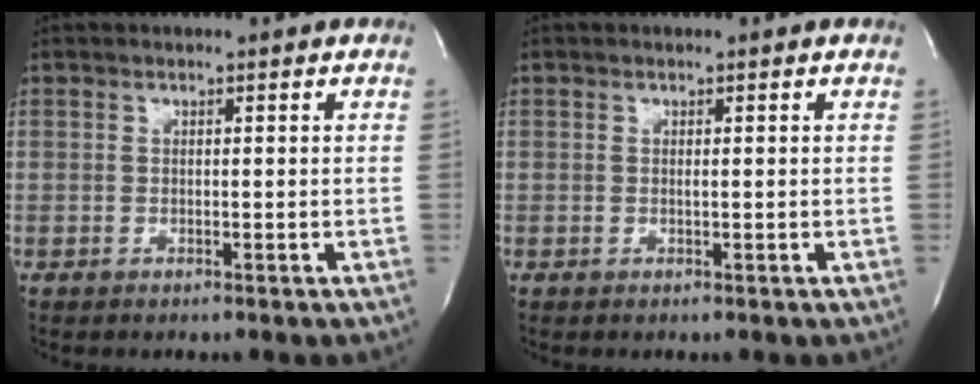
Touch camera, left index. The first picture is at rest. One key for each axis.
{"total": 0.0}